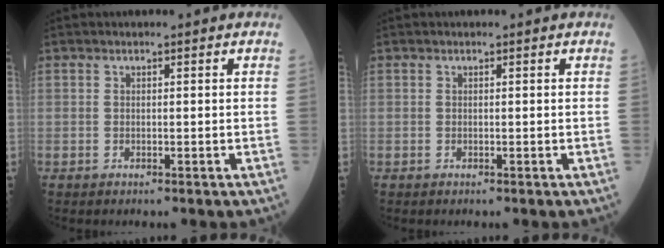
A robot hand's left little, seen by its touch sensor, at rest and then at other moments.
{"total": 0.0}